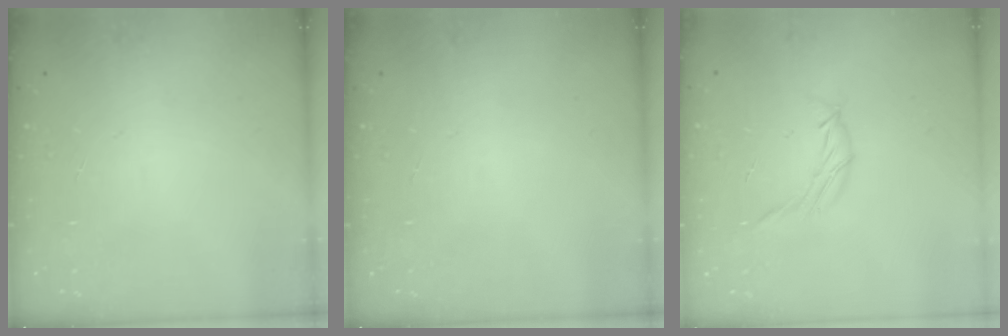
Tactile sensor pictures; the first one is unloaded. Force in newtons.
{"total": 0.0}
{"total": 5.5, "press": 5.4, "slide": 1.2}